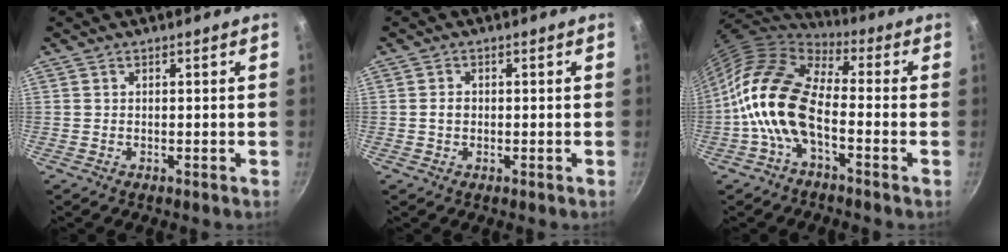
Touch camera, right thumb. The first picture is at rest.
{"total": 1.6, "force": [-0.1, 1.2, 1.0], "torque": [-0.013, 0.006, -0.002]}
{"total": 13.9, "force": [-3.3, 7.1, 11.5], "torque": [-0.204, 0.031, -0.080]}